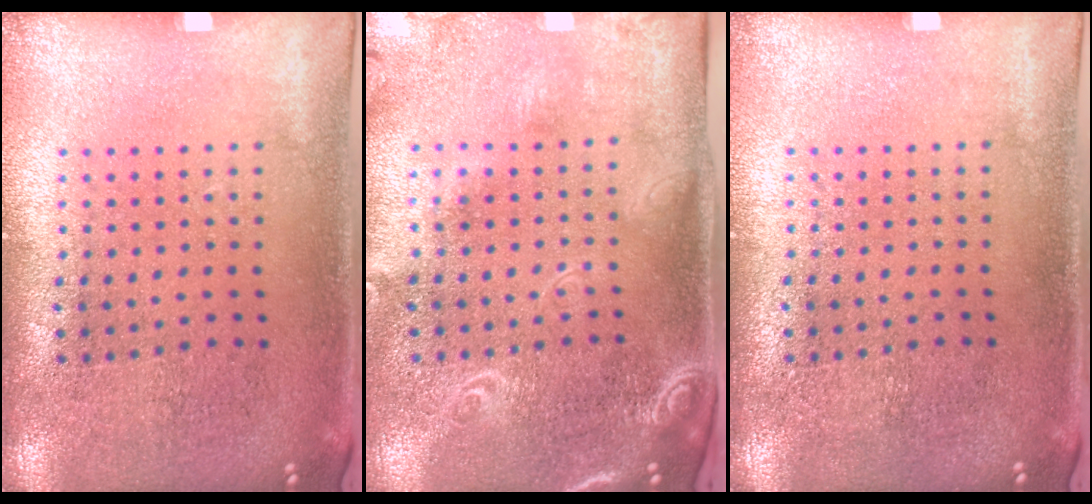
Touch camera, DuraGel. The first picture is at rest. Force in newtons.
{"total": 2.4, "press": 1.9, "slide": 1.4}
{"total": 0.0}